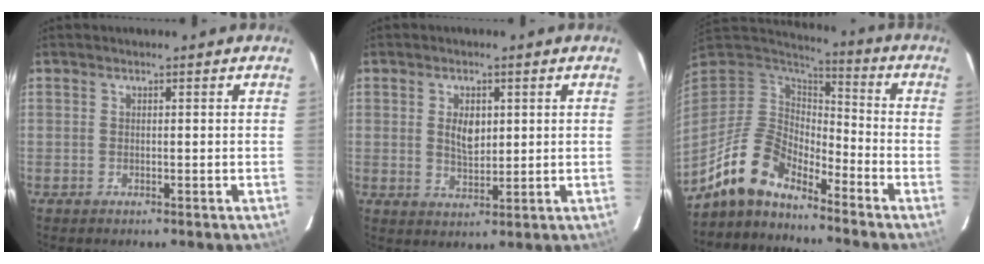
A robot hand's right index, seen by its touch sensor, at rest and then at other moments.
{"total": 4.7, "force": [1.0, 2.7, 3.6], "torque": [-0.063, 0.001, 0.021]}
{"total": 12.3, "force": [-9.8, 4.7, 5.6], "torque": [-0.119, 0.005, -0.192]}